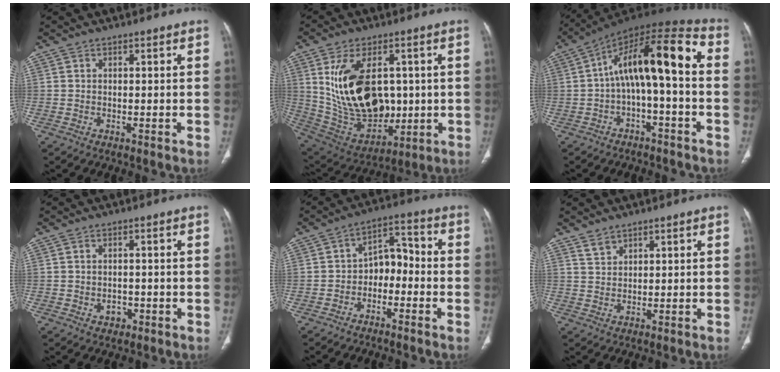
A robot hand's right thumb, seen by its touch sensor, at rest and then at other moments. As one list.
[{"total": 21.1, "force": [2.9, 13.3, 16.1], "torque": [-0.266, -0.014, 0.083]}, {"total": 15.7, "force": [-0.2, 5.3, 14.8], "torque": [-0.234, 0.068, -0.009]}, {"total": 2.2, "force": [-0.7, 1.8, 1.2], "torque": [-0.011, 0.006, -0.005]}, {"total": 7.2, "force": [-2.3, 4.9, 4.8], "torque": [-0.049, 0.047, -0.048]}, {"total": 2.1, "force": [1.9, 1.0, 0.4], "torque": [0.000, -0.009, 0.038]}]